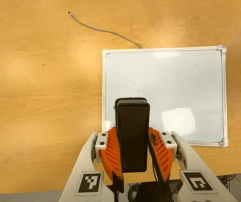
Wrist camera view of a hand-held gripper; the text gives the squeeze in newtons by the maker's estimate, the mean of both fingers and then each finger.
{"total": 5.5, "left": 4.8, "right": 6.1}